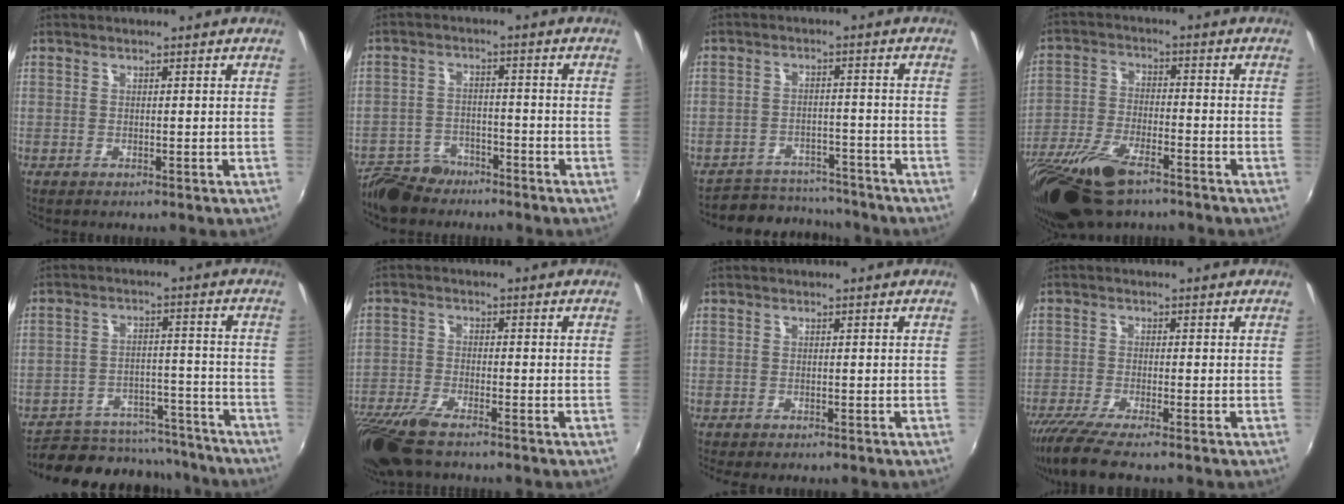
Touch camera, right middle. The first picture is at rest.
{"total": 9.5, "force": [-7.7, 4.8, 3.1], "torque": [-0.088, 0.002, -0.129]}
{"total": 10.6, "force": [-9.7, 3.9, 1.9], "torque": [-0.056, 0.018, -0.132]}
{"total": 17.1, "force": [-12.0, 6.2, 10.4], "torque": [-0.233, -0.038, -0.224]}
{"total": 19.2, "force": [-16.5, 7.8, 5.9], "torque": [-0.129, 0.027, -0.208]}
{"total": 11.8, "force": [-9.1, 2.9, 6.9], "torque": [-0.165, -0.038, -0.176]}
{"total": 1.6, "force": [-1.2, 0.7, 0.7], "torque": [-0.016, -0.011, -0.019]}
{"total": 6.8, "force": [-5.7, 0.0, 3.8], "torque": [-0.094, -0.028, -0.102]}